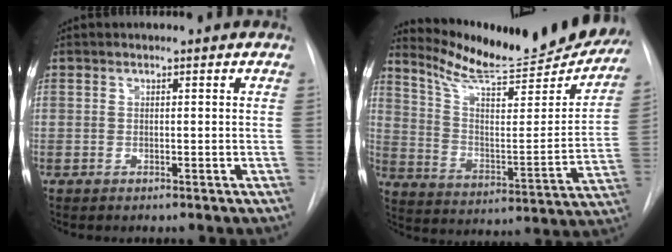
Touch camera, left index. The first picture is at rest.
{"total": 22.8, "force": [21.0, 2.5, 8.6], "torque": [-0.134, -0.072, 0.298]}